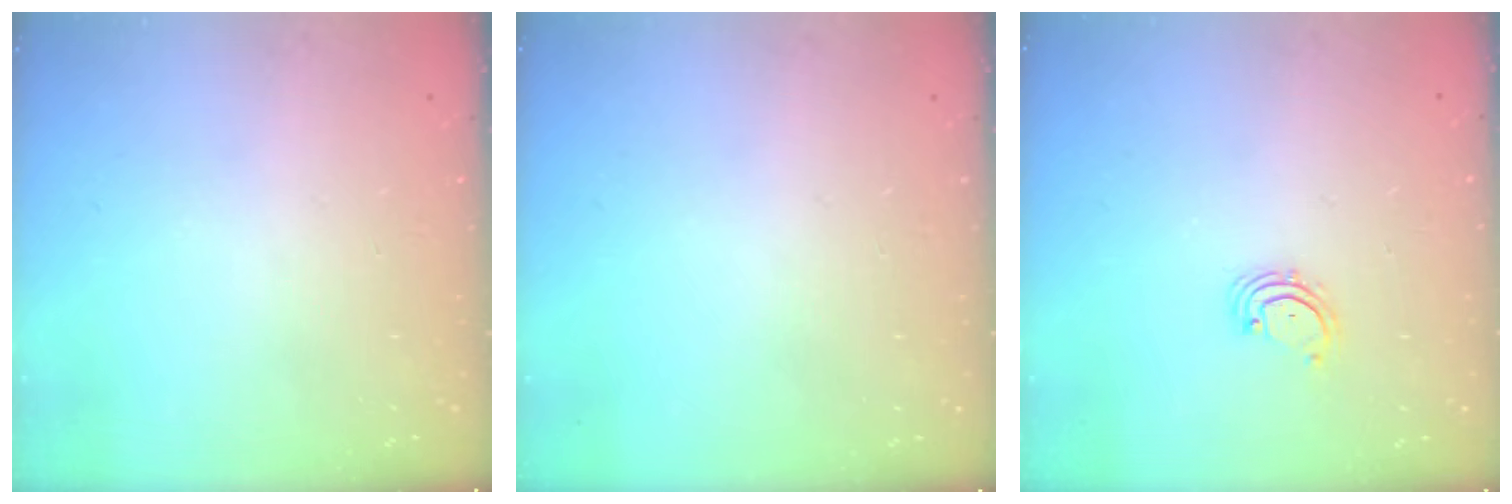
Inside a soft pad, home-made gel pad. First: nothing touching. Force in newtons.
{"total": 0.0}
{"total": 2.3, "press": 2.3, "slide": 0.5}